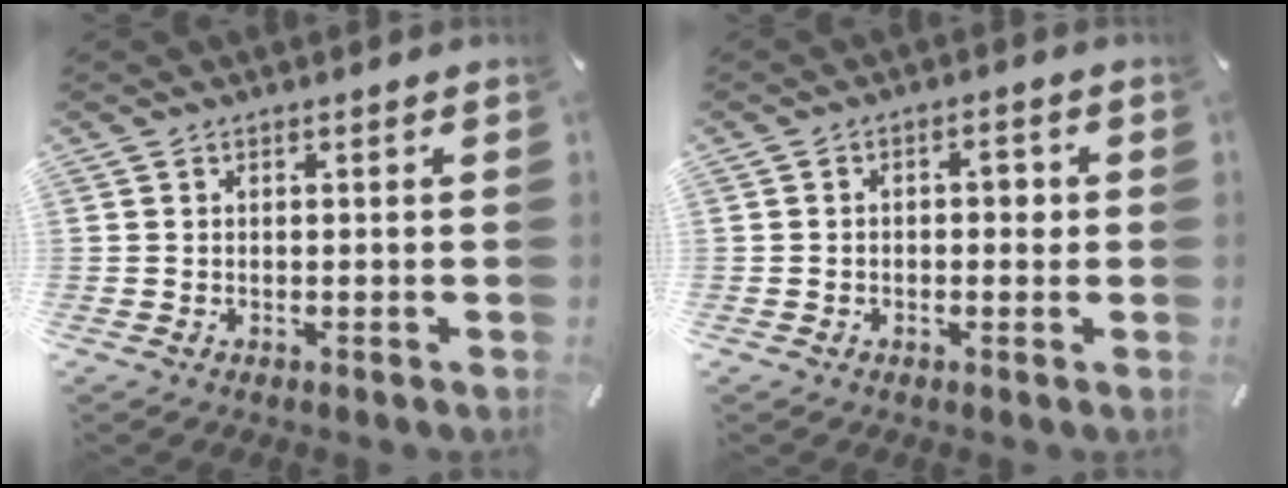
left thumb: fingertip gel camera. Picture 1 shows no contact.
{"total": 3.3, "force": [-0.2, 1.9, 2.7], "torque": [-0.044, 0.008, -0.010]}